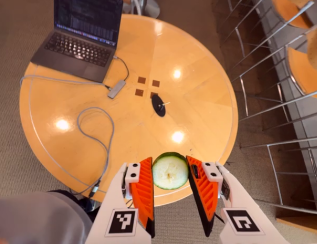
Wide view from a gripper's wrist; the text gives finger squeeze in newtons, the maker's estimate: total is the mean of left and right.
{"total": 8.7, "left": 9.0, "right": 8.5}